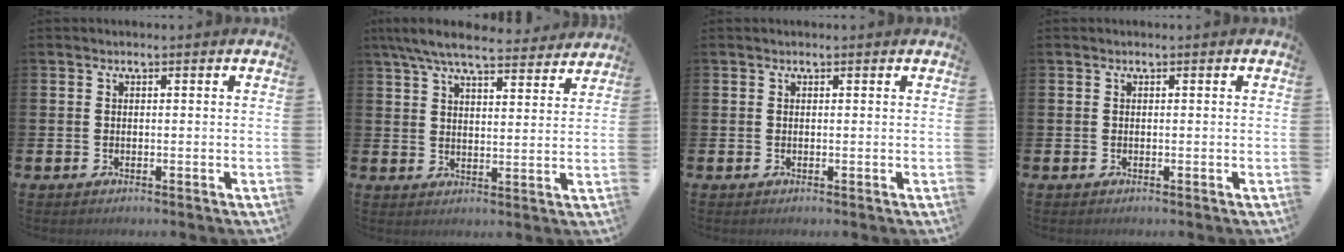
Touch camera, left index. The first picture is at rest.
{"total": 7.6, "force": [6.9, 1.4, 2.8], "torque": [-0.061, -0.038, 0.123]}
{"total": 0.0}
{"total": 0.0}